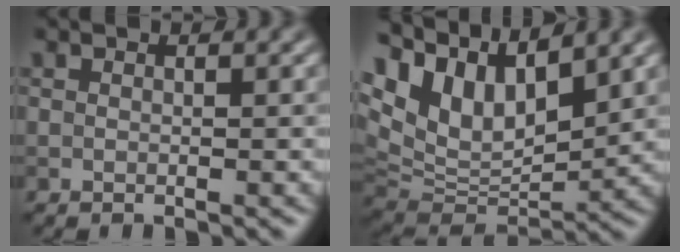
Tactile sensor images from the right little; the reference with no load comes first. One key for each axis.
{"total": 10.2, "fx": 5.9, "fy": 5.1, "fz": 6.5, "tx": -0.137, "ty": 0.012, "tz": 0.114}